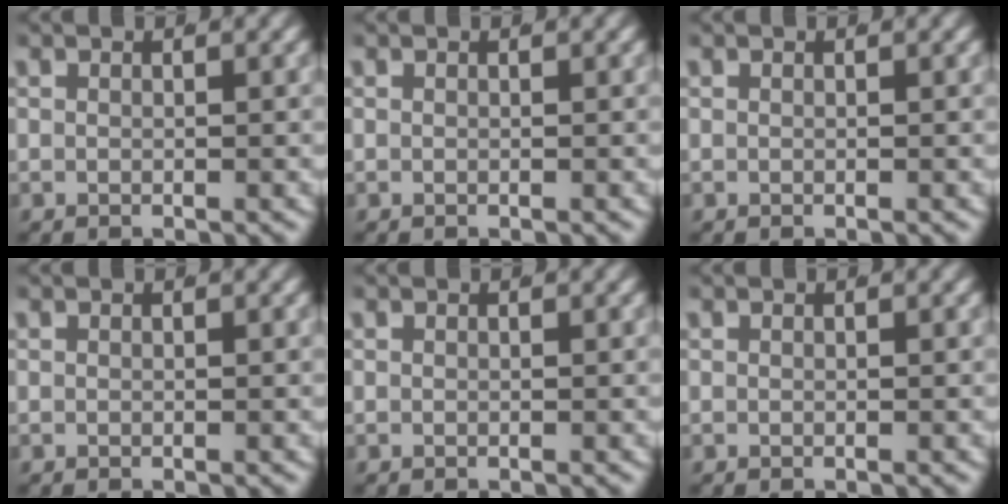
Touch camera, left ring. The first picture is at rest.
{"total": 0.0}
{"total": 0.0}
{"total": 0.0}
{"total": 0.0}
{"total": 0.0}